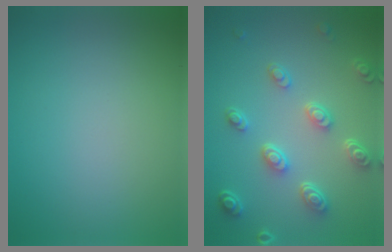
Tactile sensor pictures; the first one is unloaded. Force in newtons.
{"total": 4.9, "press": 3.8, "slide": 3.1}